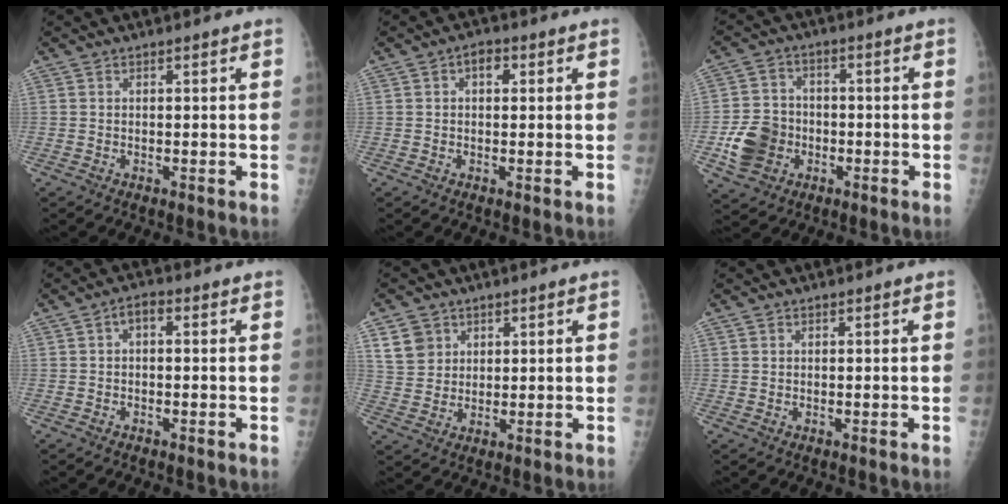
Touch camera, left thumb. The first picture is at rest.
{"total": 2.6, "force": [0.7, 1.7, 1.9], "torque": [-0.017, 0.007, 0.006]}
{"total": 9.5, "force": [-2.8, 8.0, 4.4], "torque": [-0.066, 0.015, -0.050]}
{"total": 2.5, "force": [0.2, 1.4, 2.0], "torque": [-0.025, 0.009, -0.004]}
{"total": 6.0, "force": [3.0, 5.0, 1.7], "torque": [-0.010, -0.015, 0.061]}
{"total": 0.5, "force": [0.3, 0.5, 0.1], "torque": [0.005, 0.001, 0.005]}